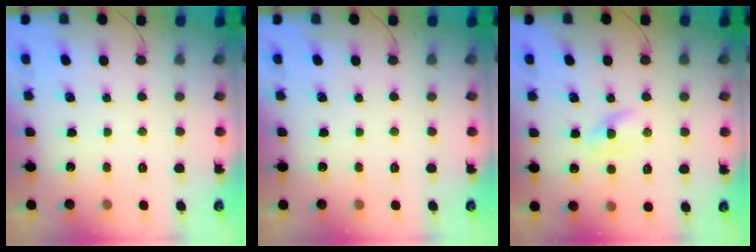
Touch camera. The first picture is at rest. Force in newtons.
{"total": 0.0}
{"total": 2.6, "press": 2.3, "slide": 1.1}